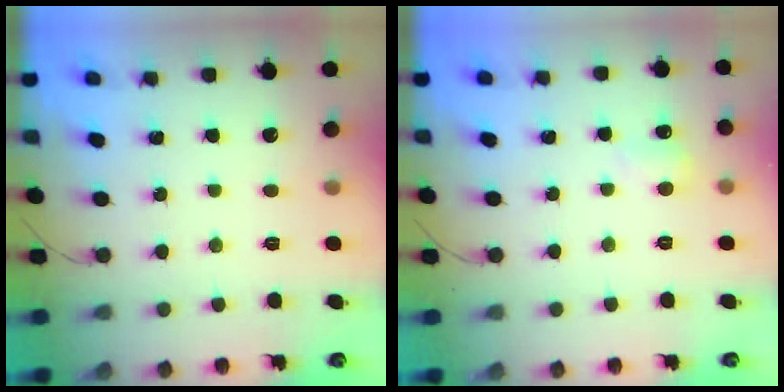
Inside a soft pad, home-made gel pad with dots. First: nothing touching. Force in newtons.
{"total": 5.9, "press": 5.7, "slide": 1.7}